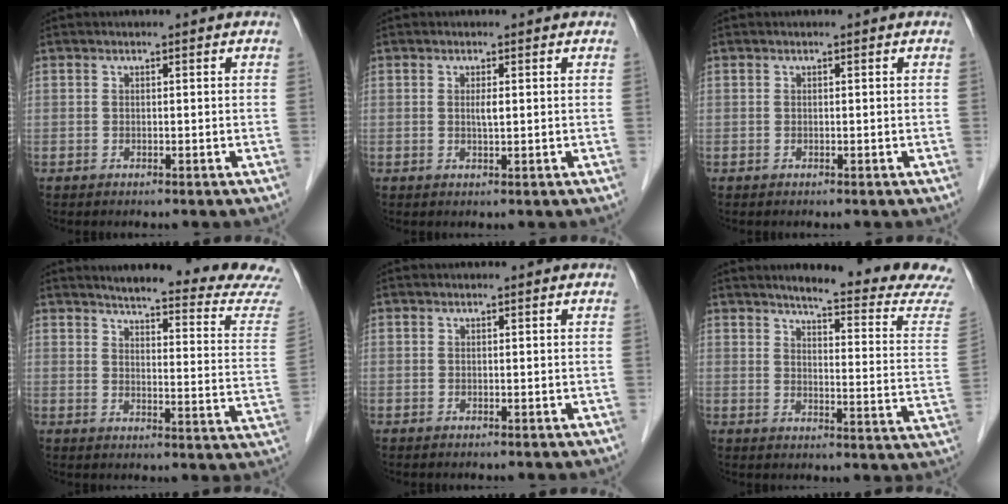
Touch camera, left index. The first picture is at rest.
{"total": 1.2, "force": [-0.3, 0.1, 1.1], "torque": [-0.026, -0.007, -0.004]}
{"total": 0.0}
{"total": 20.4, "force": [19.4, -0.4, 6.4], "torque": [-0.081, -0.110, 0.214]}
{"total": 0.0}
{"total": 16.7, "force": [15.5, -0.9, 6.1], "torque": [-0.080, -0.104, 0.169]}